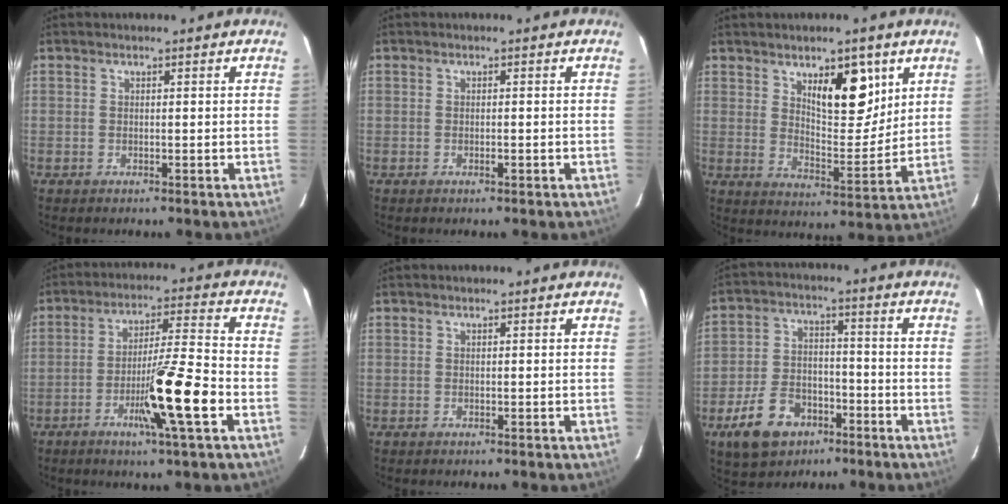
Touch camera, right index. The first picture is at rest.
{"total": 0.8, "force": [-0.4, 0.1, 0.7], "torque": [-0.015, -0.001, -0.005]}
{"total": 9.9, "force": [5.0, 3.5, 7.7], "torque": [-0.119, -0.007, 0.087]}
{"total": 12.0, "force": [-4.5, -0.7, 11.1], "torque": [-0.192, -0.009, -0.081]}
{"total": 0.0}
{"total": 10.2, "force": [-5.6, 6.7, 5.3], "torque": [-0.114, 0.009, -0.091]}